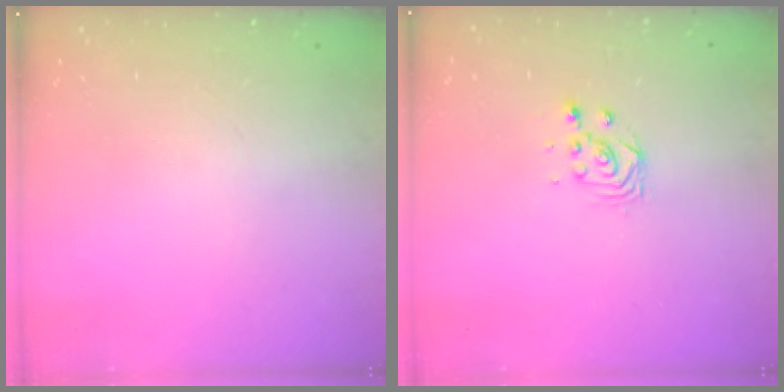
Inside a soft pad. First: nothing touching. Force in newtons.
{"total": 2.9, "press": 2.9, "slide": 0.4}